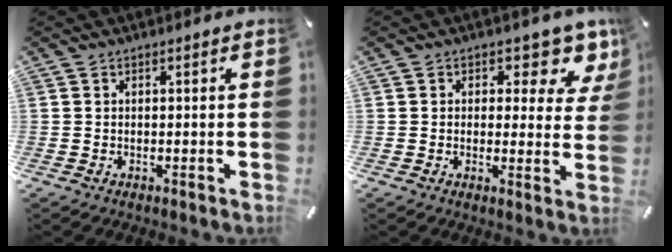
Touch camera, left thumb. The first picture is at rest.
{"total": 7.2, "force": [4.5, 4.2, 3.7], "torque": [-0.035, -0.034, 0.073]}